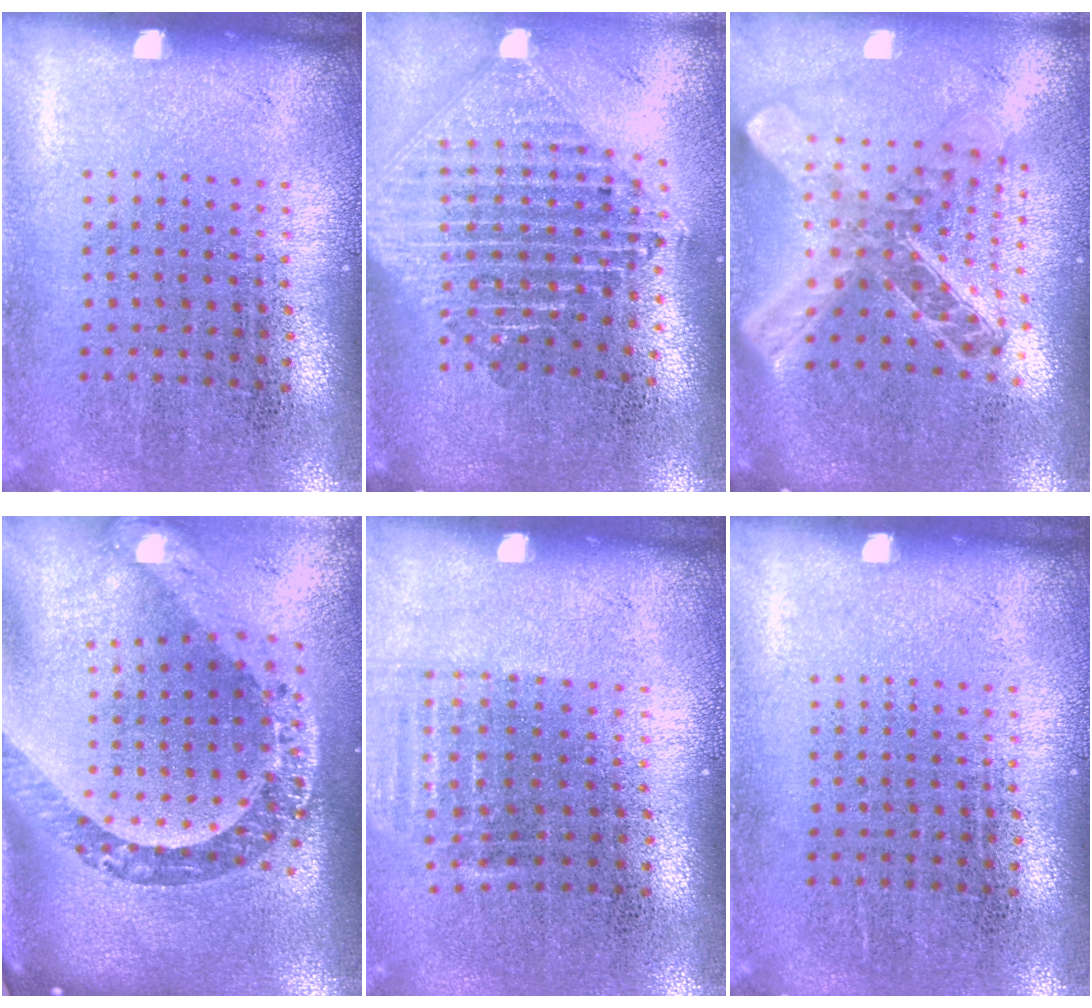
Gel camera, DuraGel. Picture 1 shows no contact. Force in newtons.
{"total": 2.4, "press": 1.9, "slide": 1.5}
{"total": 2.5, "press": 2.0, "slide": 1.6}
{"total": 3.7, "press": 2.6, "slide": 2.6}
{"total": 1.0, "press": 0.9, "slide": 0.4}
{"total": 0.0}